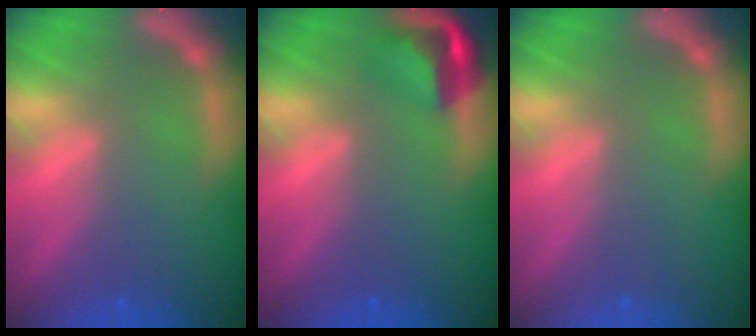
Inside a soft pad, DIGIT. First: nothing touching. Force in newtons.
{"total": 3.9}
{"total": 0.0}